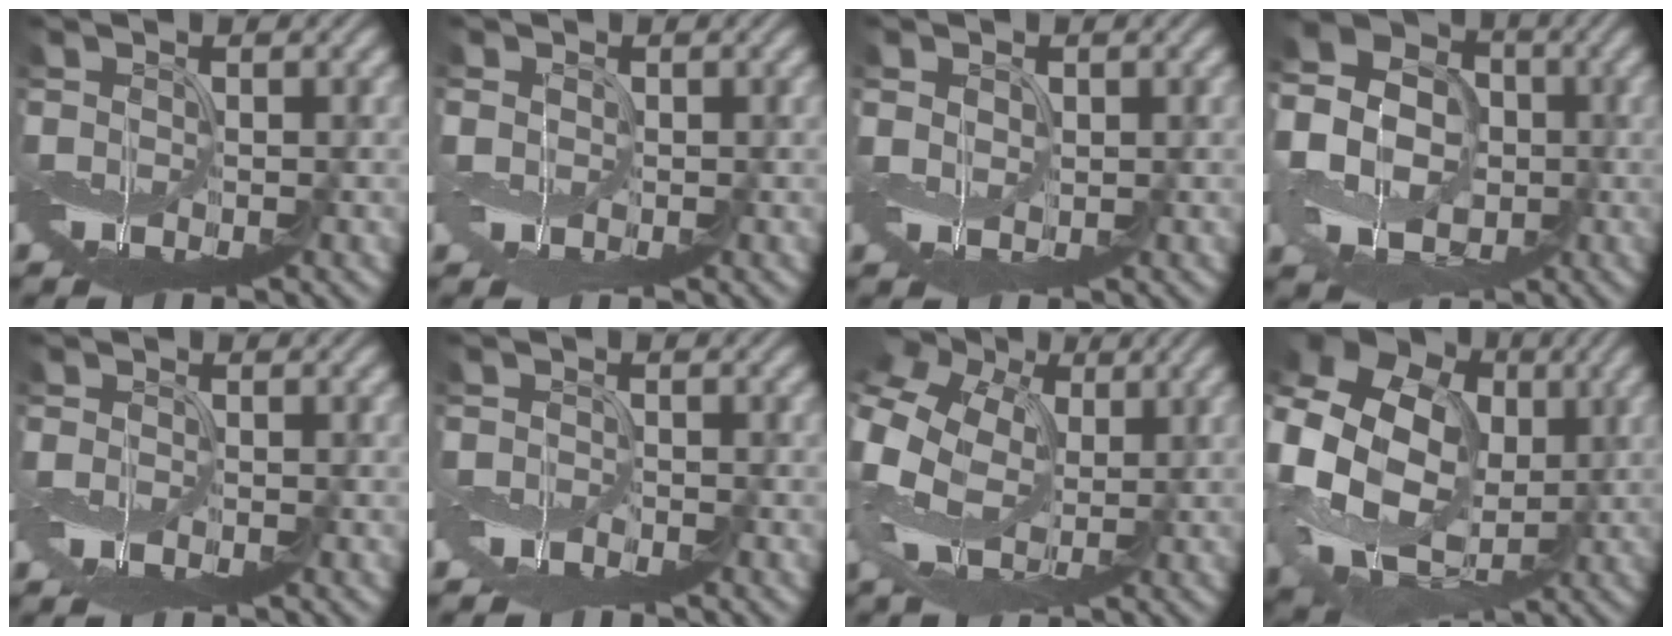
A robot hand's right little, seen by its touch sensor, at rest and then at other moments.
{"total": 2.1, "force": [0.5, 1.9, 0.7], "torque": [-0.017, -0.001, 0.009]}
{"total": 1.0, "force": [0.6, 0.8, 0.3], "torque": [-0.009, 0.003, 0.015]}
{"total": 10.9, "force": [-1.5, 9.1, 5.9], "torque": [-0.123, 0.001, -0.046]}
{"total": 1.6, "force": [-0.7, 1.1, 0.9], "torque": [-0.024, -0.008, -0.012]}
{"total": 2.4, "force": [-1.9, 1.2, 0.8], "torque": [-0.008, -0.005, -0.044]}
{"total": 12.2, "force": [1.4, 9.0, 8.1], "torque": [-0.204, 0.000, 0.023]}
{"total": 17.9, "force": [2.1, 14.5, 10.2], "torque": [-0.237, 0.017, 0.033]}